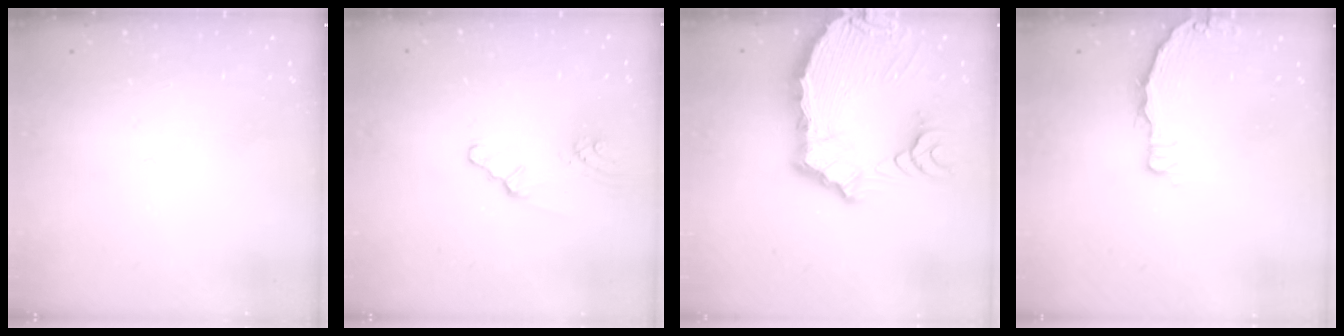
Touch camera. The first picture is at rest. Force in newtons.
{"total": 2.3, "press": 2.3, "slide": 0.4}
{"total": 16.2, "press": 16.0, "slide": 2.4}
{"total": 3.3, "press": 3.3, "slide": 0.2}